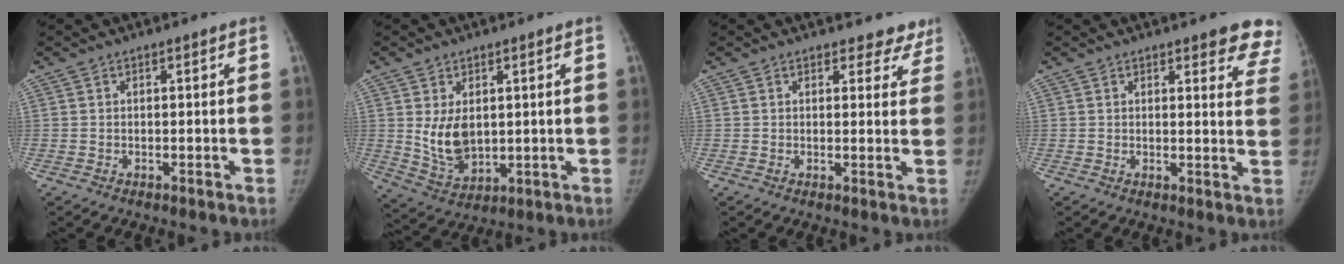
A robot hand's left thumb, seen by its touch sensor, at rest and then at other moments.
{"total": 8.2, "force": [1.3, 5.5, 6.0], "torque": [-0.091, -0.021, 0.043]}
{"total": 5.1, "force": [4.4, 2.7, 0.0], "torque": [0.043, -0.022, 0.030]}
{"total": 8.8, "force": [7.0, 2.9, 4.4], "torque": [-0.011, -0.032, 0.060]}